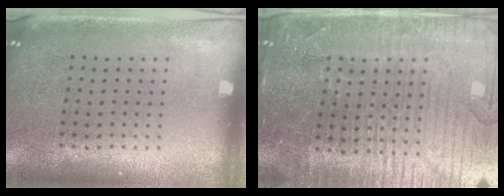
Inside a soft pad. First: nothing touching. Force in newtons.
{"total": 5.0, "press": 4.7, "slide": 1.9}